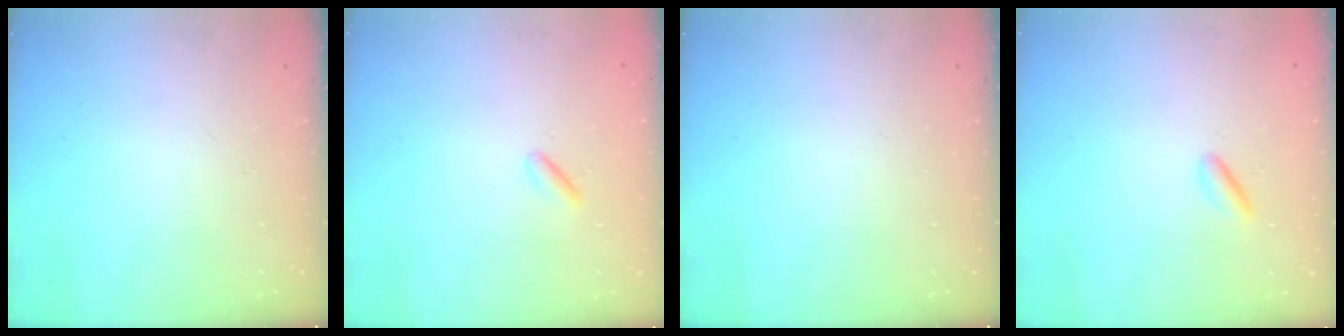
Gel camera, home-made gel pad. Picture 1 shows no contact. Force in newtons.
{"total": 1.1, "press": 0.9, "slide": 0.7}
{"total": 0.0}
{"total": 2.2, "press": 2.1, "slide": 0.6}